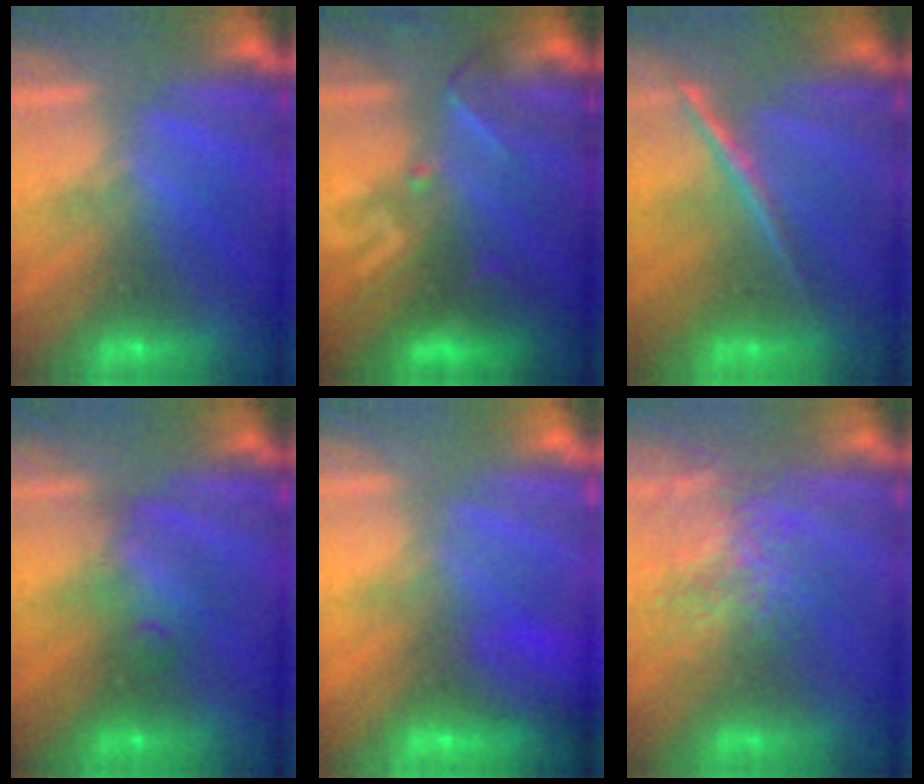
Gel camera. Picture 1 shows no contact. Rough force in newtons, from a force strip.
{"total": 2.9}
{"total": 1.8}
{"total": 2.4}
{"total": 7.8}
{"total": 3.8}